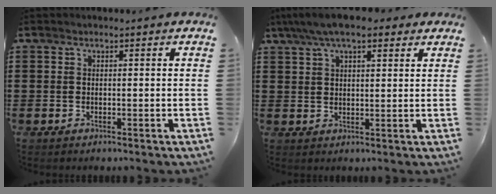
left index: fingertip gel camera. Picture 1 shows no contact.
{"total": 6.6, "force": [4.9, 1.9, 4.0], "torque": [-0.090, 0.000, 0.089]}